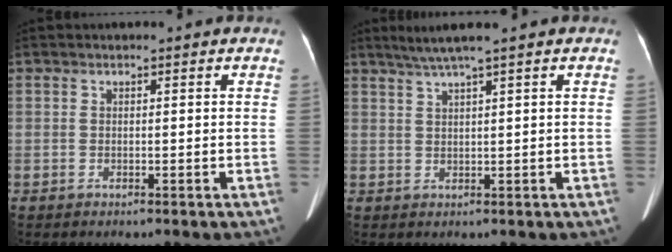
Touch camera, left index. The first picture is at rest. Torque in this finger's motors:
{"motor_torque": [-0.07, -0.06, 0.00, 0.06]}